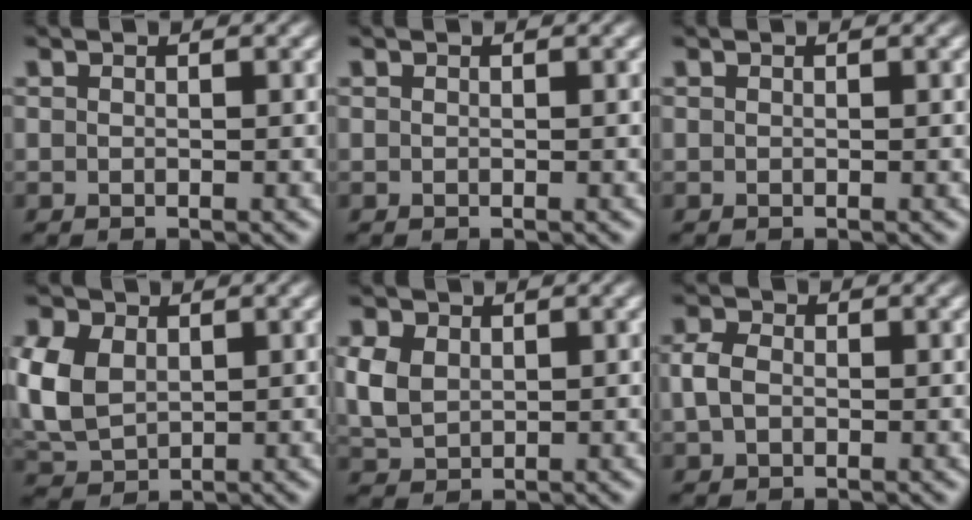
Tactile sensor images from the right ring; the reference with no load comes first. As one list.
[{"total": 0.0}, {"total": 0.0}, {"total": 7.9, "force": [-0.1, 6.9, 3.8], "torque": [-0.118, -0.024, 0.012]}, {"total": 5.7, "force": [0.2, 5.2, 2.3], "torque": [-0.071, -0.012, 0.011]}, {"total": 2.7, "force": [-0.3, 2.2, 1.5], "torque": [-0.045, -0.002, -0.006]}]